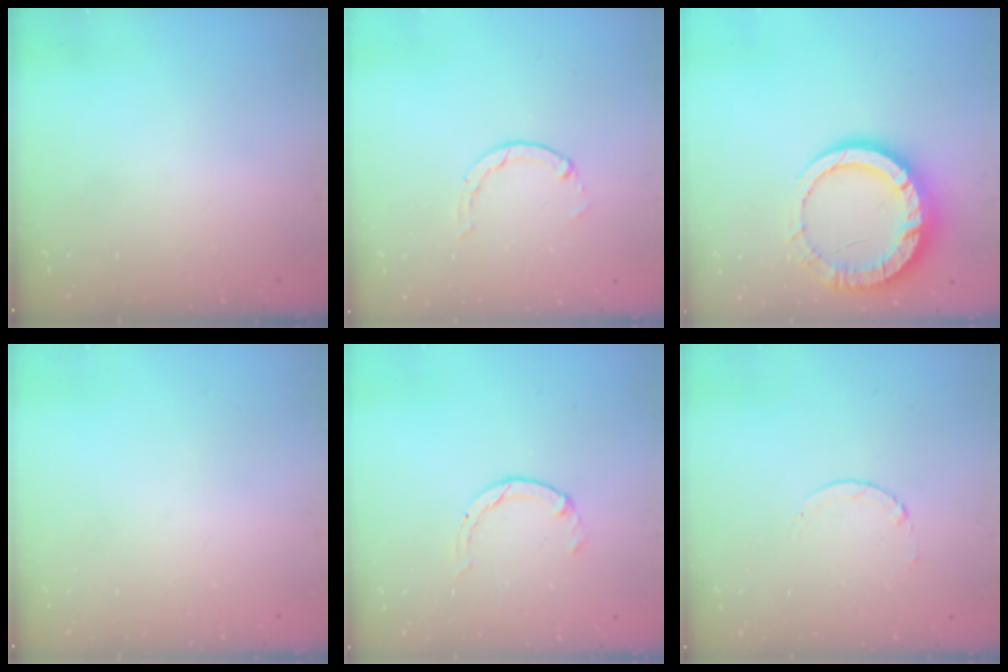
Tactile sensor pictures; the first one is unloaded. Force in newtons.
{"total": 0.6, "press": 0.6, "slide": 0.2}
{"total": 15.2, "press": 15.2, "slide": 1.4}
{"total": 0.0}
{"total": 0.5, "press": 0.5, "slide": 0.1}
{"total": 2.3, "press": 2.3, "slide": 0.3}